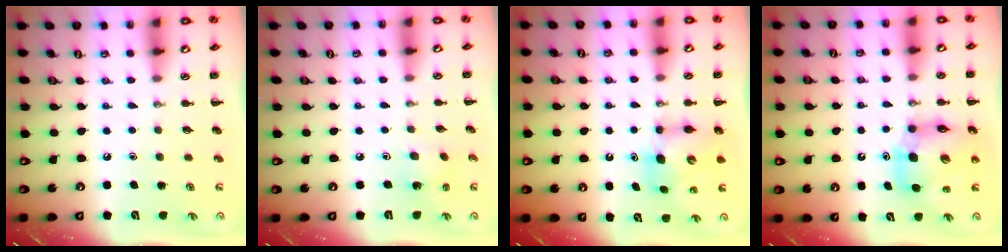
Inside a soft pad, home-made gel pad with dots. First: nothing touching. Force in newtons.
{"total": 1.8, "press": 1.7, "slide": 0.8}
{"total": 7.1, "press": 7.1, "slide": 0.5}
{"total": 11.5, "press": 11.0, "slide": 3.1}